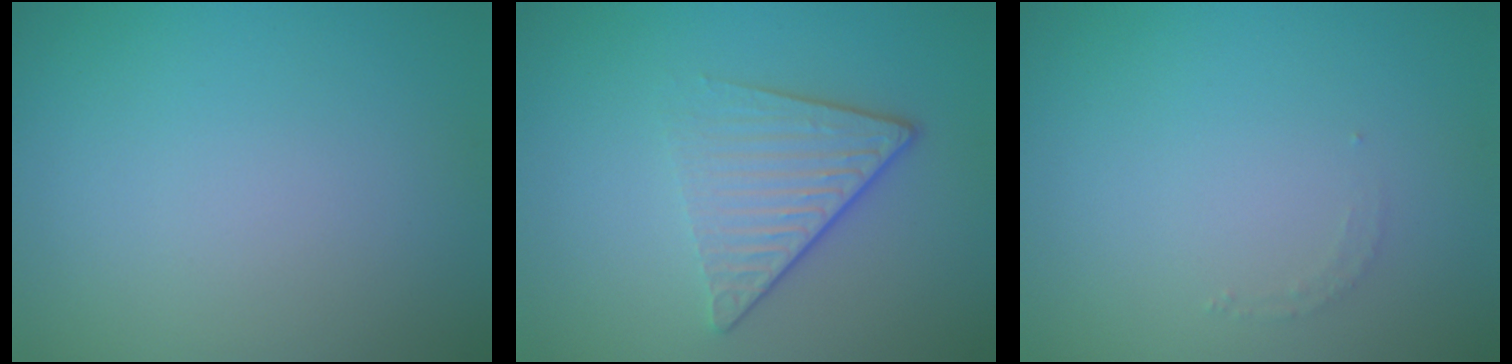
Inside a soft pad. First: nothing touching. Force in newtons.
{"total": 4.3, "press": 2.8, "slide": 3.3}
{"total": 0.8, "press": 0.8, "slide": 0.1}